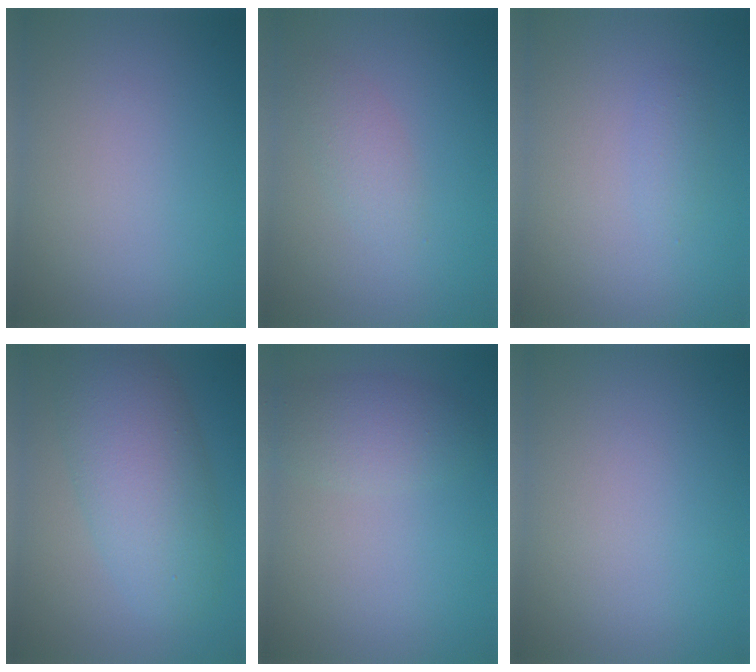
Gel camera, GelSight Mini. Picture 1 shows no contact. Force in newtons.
{"total": 1.9, "press": 1.9, "slide": 0.0}
{"total": 1.0, "press": 1.0, "slide": 0.1}
{"total": 6.8, "press": 6.8, "slide": 0.2}
{"total": 2.9, "press": 2.9, "slide": 0.1}
{"total": 0.0}